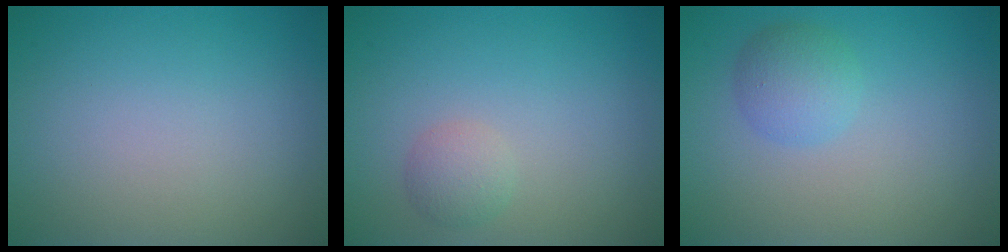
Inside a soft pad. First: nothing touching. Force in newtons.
{"total": 1.6, "press": 1.6, "slide": 0.0}
{"total": 2.5, "press": 2.5, "slide": 0.2}